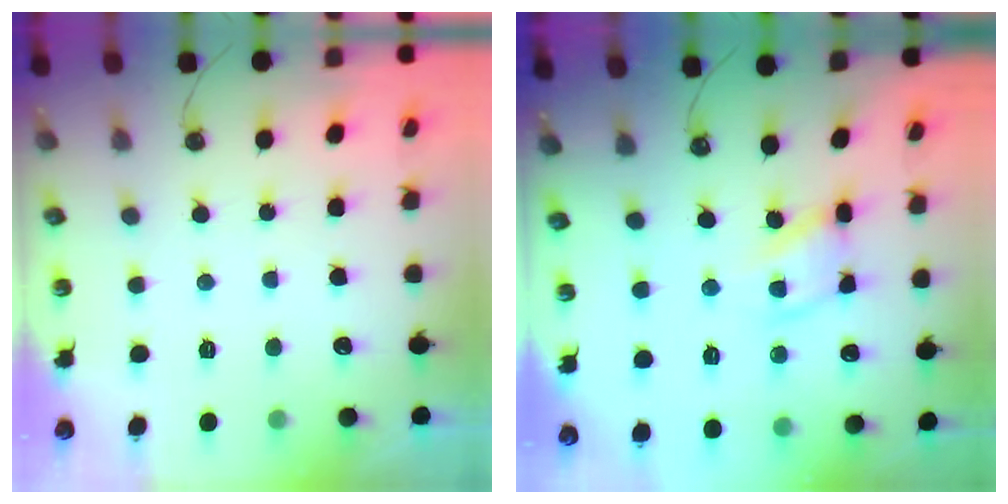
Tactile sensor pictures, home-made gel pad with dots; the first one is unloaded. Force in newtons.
{"total": 11.2, "press": 11.2, "slide": 0.7}